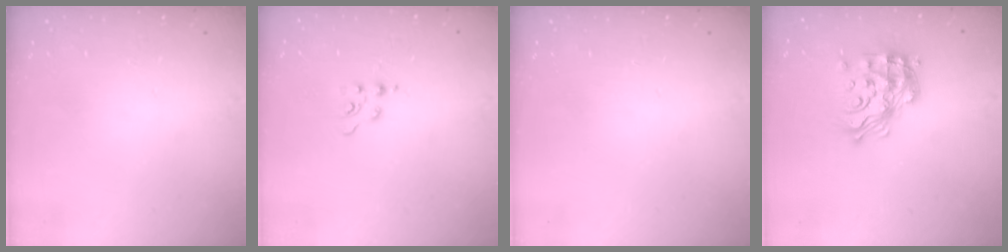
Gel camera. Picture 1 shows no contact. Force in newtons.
{"total": 4.5, "press": 4.5, "slide": 0.5}
{"total": 0.0}
{"total": 18.4, "press": 18.4, "slide": 1.0}